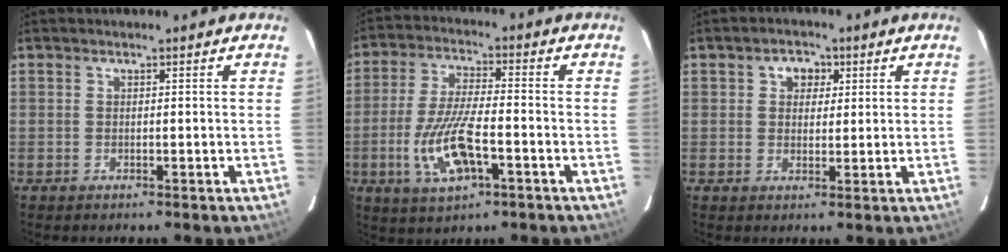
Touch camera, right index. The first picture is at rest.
{"total": 11.8, "force": [-4.1, 3.9, 10.4], "torque": [-0.217, -0.008, -0.074]}
{"total": 3.9, "force": [1.3, 3.3, 1.7], "torque": [-0.020, 0.013, 0.021]}